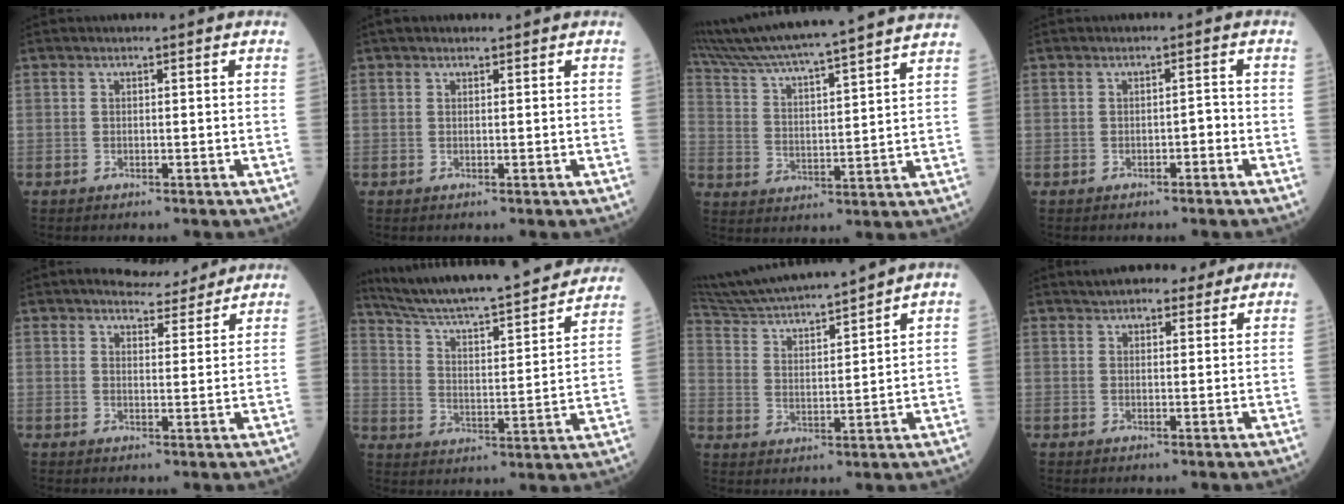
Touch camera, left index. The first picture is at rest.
{"total": 1.9, "force": [1.6, 0.5, 0.9], "torque": [-0.015, 0.022, 0.025]}
{"total": 23.1, "force": [20.8, -0.8, 10.1], "torque": [-0.183, -0.005, 0.307]}
{"total": 1.3, "force": [-0.7, 0.4, 1.0], "torque": [-0.011, 0.003, -0.012]}
{"total": 5.4, "force": [5.1, 1.4, 1.1], "torque": [-0.020, 0.004, 0.071]}
{"total": 26.2, "force": [23.6, 2.3, 11.1], "torque": [-0.184, -0.019, 0.332]}
{"total": 13.5, "force": [12.6, -0.7, 4.8], "torque": [-0.095, 0.006, 0.227]}
{"total": 7.2, "force": [5.9, 2.8, 3.0], "torque": [-0.037, 0.028, 0.088]}